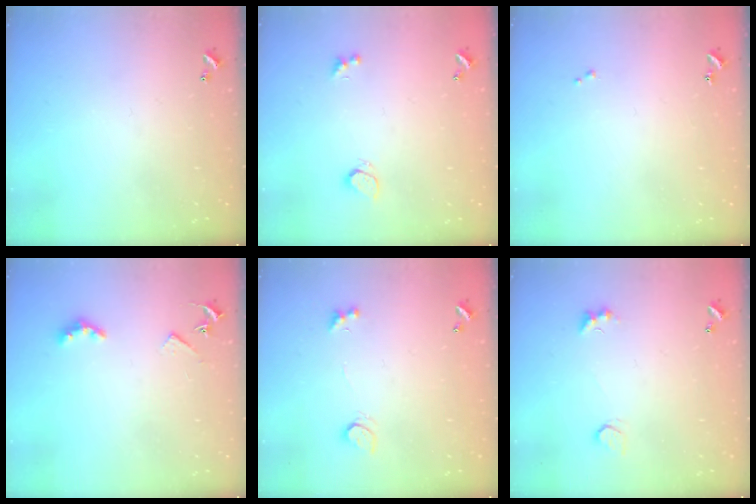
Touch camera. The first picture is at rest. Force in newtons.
{"total": 2.6, "press": 2.3, "slide": 1.3}
{"total": 0.0}
{"total": 5.3, "press": 5.3, "slide": 0.3}
{"total": 2.6, "press": 2.4, "slide": 1.2}
{"total": 3.0, "press": 2.9, "slide": 0.8}